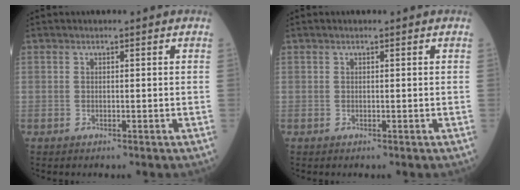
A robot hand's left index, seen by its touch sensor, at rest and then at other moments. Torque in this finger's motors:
{"motor_torque": [-0.82, 0.59, -0.77, -0.21]}